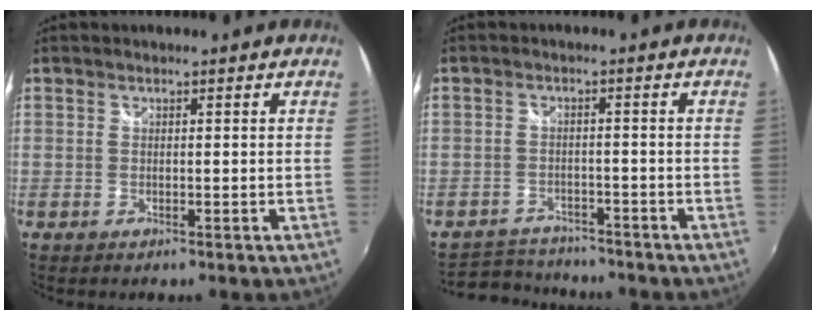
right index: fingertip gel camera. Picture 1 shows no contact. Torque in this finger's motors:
{"motor_torque": [-1.49, -0.65, -0.91, -0.21]}